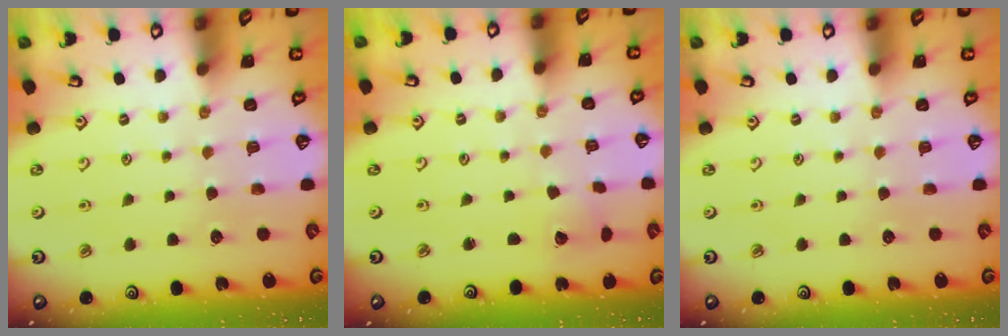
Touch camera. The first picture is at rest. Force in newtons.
{"total": 2.3, "press": 2.3, "slide": 0.3}
{"total": 0.0}